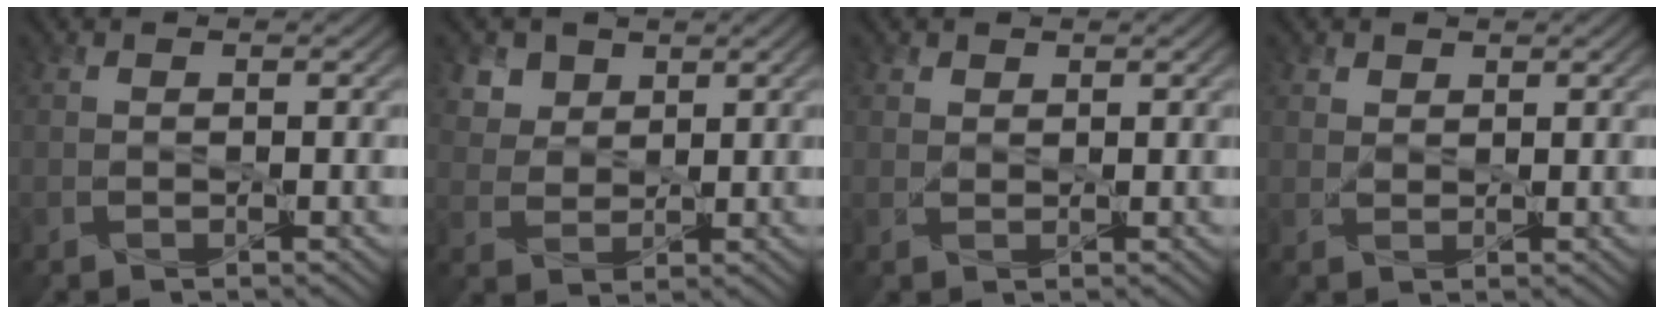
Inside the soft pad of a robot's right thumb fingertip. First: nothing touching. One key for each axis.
{"total": 4.1, "fx": 2.5, "fy": 3.0, "fz": 1.2, "tx": -0.045, "ty": -0.014, "tz": 0.062}
{"total": 1.2, "fx": 0.8, "fy": 0.8, "fz": 0.2, "tx": -0.005, "ty": -0.001, "tz": 0.017}
{"total": 1.6, "fx": 1.1, "fy": 1.1, "fz": 0.4, "tx": -0.010, "ty": -0.001, "tz": 0.023}